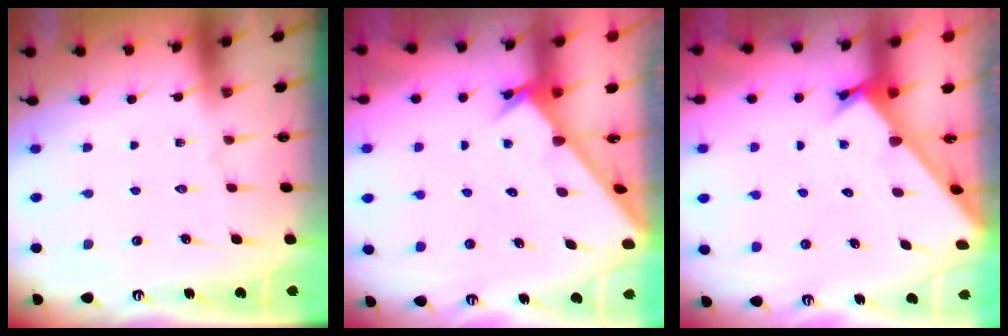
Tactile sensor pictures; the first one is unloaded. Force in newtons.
{"total": 2.4, "press": 2.4, "slide": 0.2}
{"total": 2.2, "press": 2.2, "slide": 0.2}